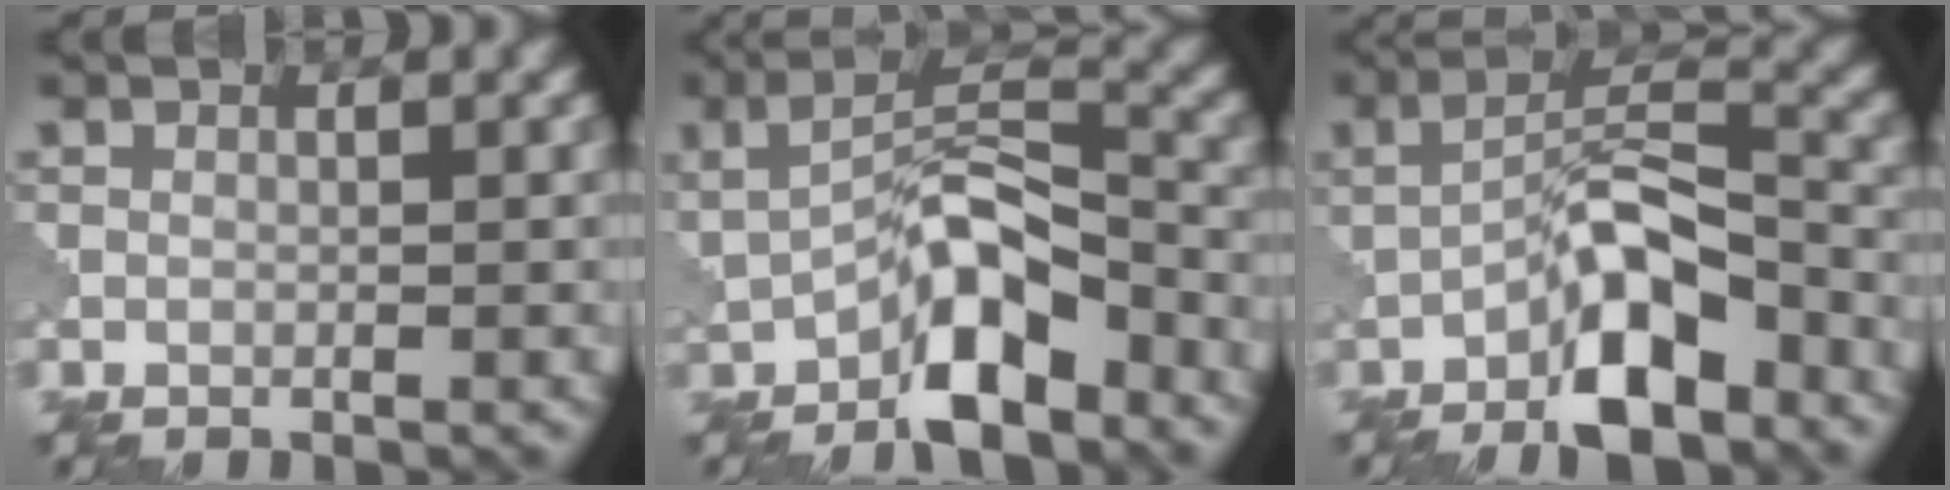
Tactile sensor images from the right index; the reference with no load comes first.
{"total": 8.1, "force": [-3.6, 3.0, 6.5], "torque": [-0.105, 0.017, -0.073]}
{"total": 8.7, "force": [-4.7, 3.0, 6.6], "torque": [-0.105, 0.017, -0.087]}